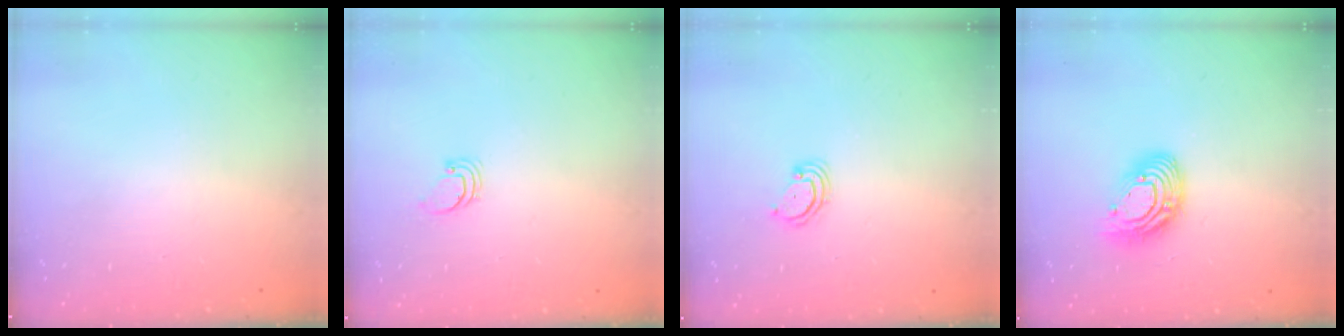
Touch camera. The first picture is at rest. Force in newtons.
{"total": 0.9, "press": 0.9, "slide": 0.0}
{"total": 2.9, "press": 2.9, "slide": 0.3}
{"total": 13.9, "press": 13.9, "slide": 1.2}